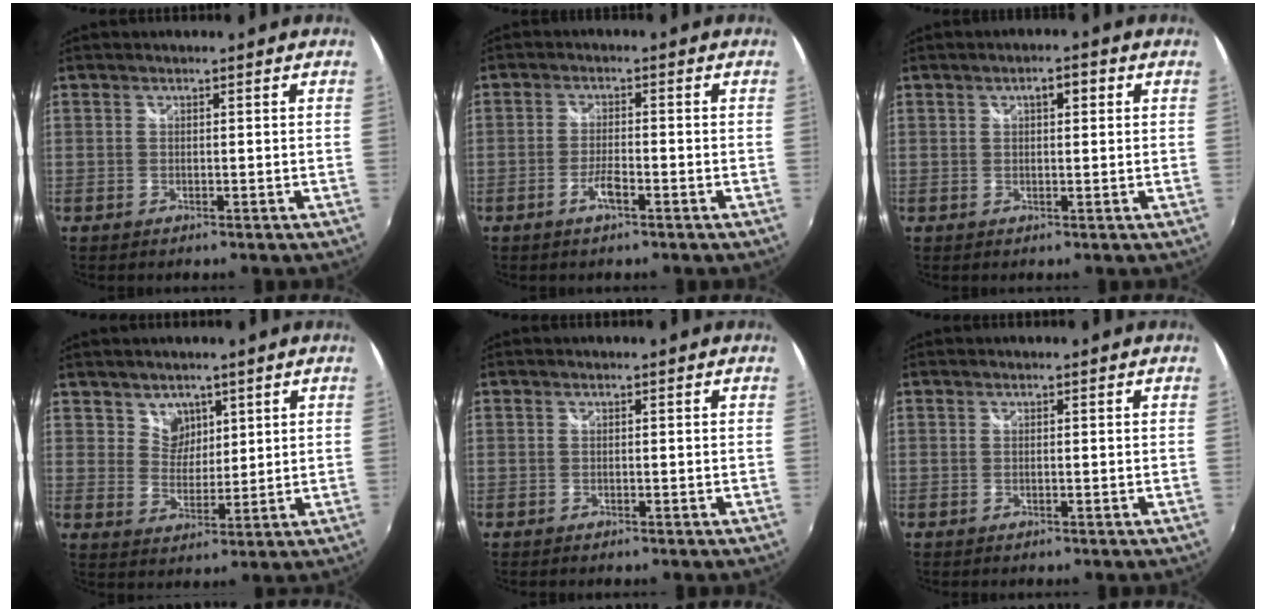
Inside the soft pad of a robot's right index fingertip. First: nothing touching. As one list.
[{"total": 3.1, "force": [-1.8, 0.7, 2.4], "torque": [-0.057, 0.000, -0.038]}, {"total": 2.7, "force": [1.0, 1.2, 2.2], "torque": [-0.033, 0.010, 0.013]}, {"total": 4.7, "force": [3.0, 3.6, 0.6], "torque": [0.000, 0.006, 0.056]}, {"total": 0.0}, {"total": 0.0}]